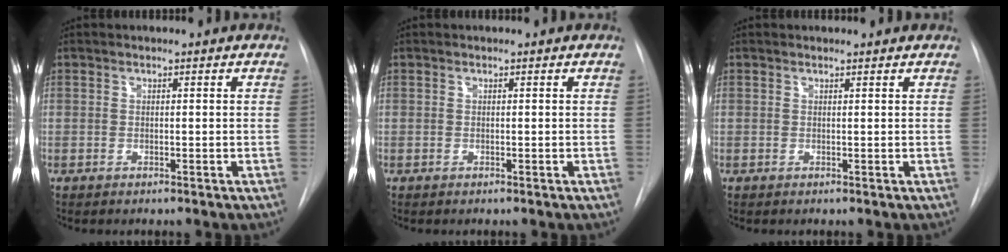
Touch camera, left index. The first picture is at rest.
{"total": 0.0}
{"total": 1.8, "force": [1.8, 0.3, 0.3], "torque": [-0.010, 0.005, 0.015]}